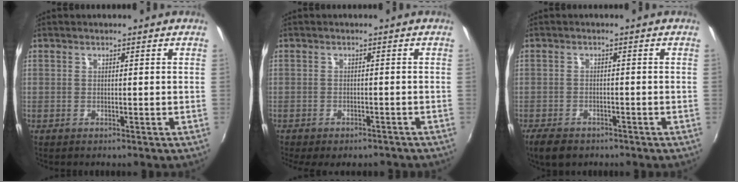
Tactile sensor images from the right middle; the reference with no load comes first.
{"total": 6.8, "force": [-5.5, 2.3, 3.1], "torque": [-0.070, -0.026, -0.076]}
{"total": 5.4, "force": [-3.9, 2.7, 2.4], "torque": [-0.068, -0.013, -0.067]}